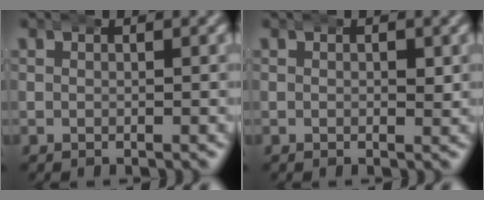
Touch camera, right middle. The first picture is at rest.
{"total": 0.7, "force": [0.2, 0.4, 0.5], "torque": [-0.006, -0.005, 0.002]}